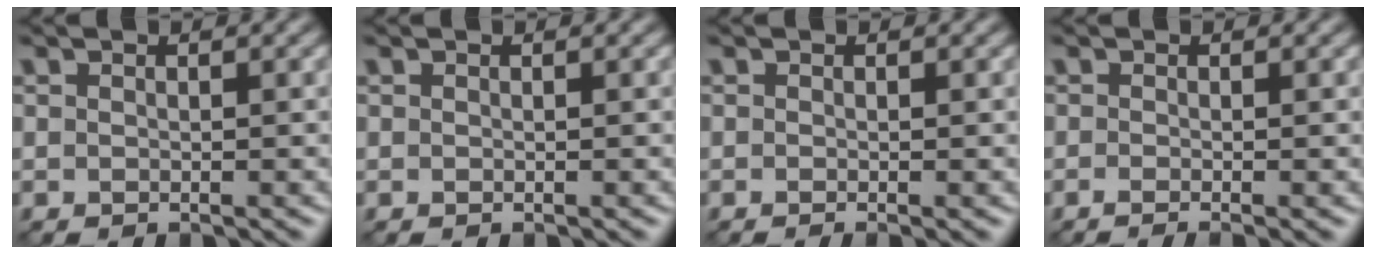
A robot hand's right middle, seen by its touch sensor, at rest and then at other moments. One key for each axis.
{"total": 0.0}
{"total": 1.1, "fx": -0.3, "fy": 0.3, "fz": 1.0, "tx": -0.011, "ty": -0.008, "tz": -0.008}
{"total": 1.9, "fx": -0.6, "fy": 0.7, "fz": 1.7, "tx": -0.012, "ty": -0.008, "tz": -0.014}